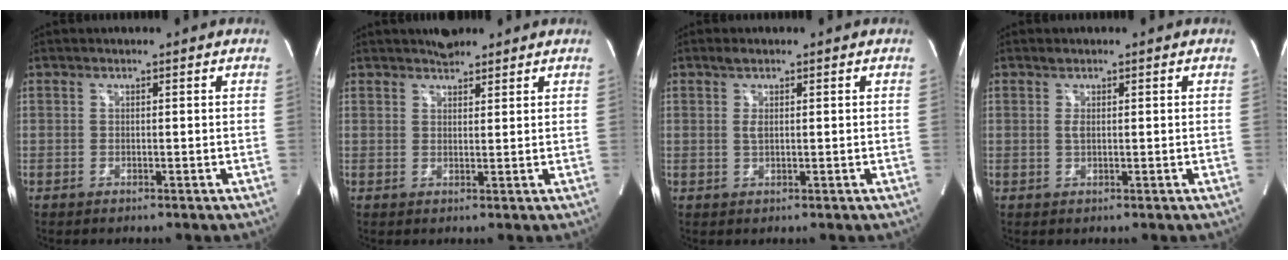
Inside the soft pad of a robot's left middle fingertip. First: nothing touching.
{"total": 3.1, "force": [2.8, 1.0, 0.9], "torque": [-0.016, 0.010, 0.044]}
{"total": 1.8, "force": [0.9, 0.4, 1.5], "torque": [-0.039, 0.003, 0.019]}
{"total": 1.0, "force": [0.5, 0.3, 0.9], "torque": [-0.025, -0.002, 0.012]}